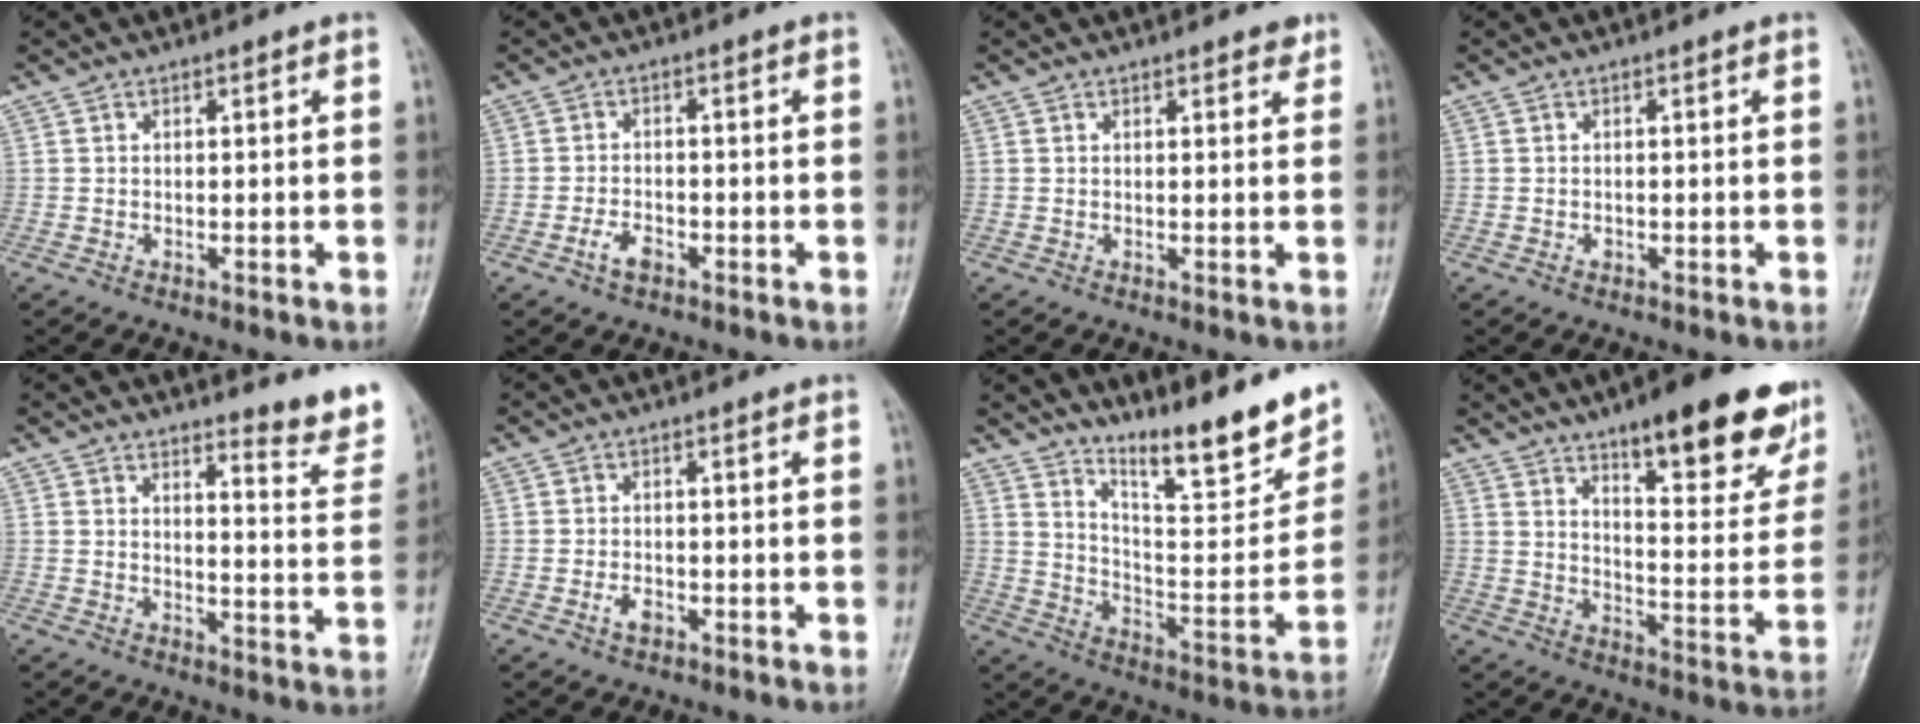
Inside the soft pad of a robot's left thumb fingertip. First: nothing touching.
{"total": 3.2, "force": [-1.8, 1.7, 2.0], "torque": [-0.039, 0.013, -0.032]}
{"total": 1.9, "force": [1.4, 0.8, 1.0], "torque": [-0.003, -0.006, 0.013]}
{"total": 0.7, "force": [-0.2, 0.5, 0.4], "torque": [-0.005, 0.003, -0.003]}
{"total": 8.1, "force": [7.0, 1.3, 3.9], "torque": [-0.030, -0.069, 0.081]}
{"total": 2.2, "force": [-0.9, 1.3, 1.5], "torque": [-0.027, 0.005, -0.016]}
{"total": 19.1, "force": [14.1, 4.1, 12.2], "torque": [-0.142, -0.095, 0.226]}
{"total": 20.5, "force": [13.0, 6.1, 14.6], "torque": [-0.150, -0.064, 0.184]}